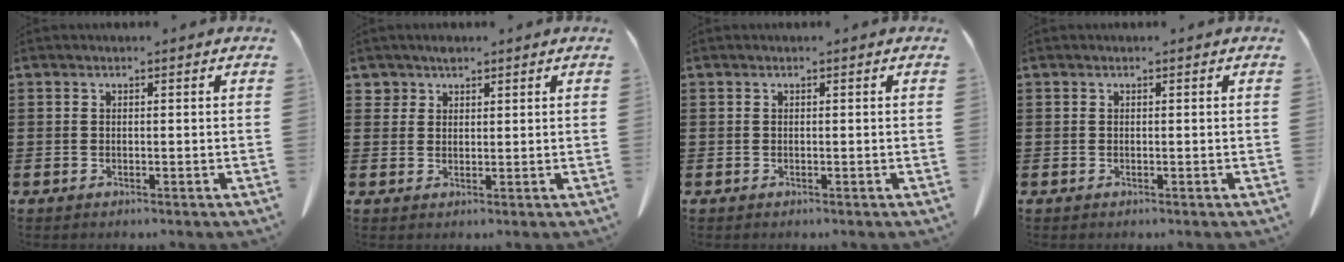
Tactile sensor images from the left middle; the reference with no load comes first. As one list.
[{"total": 2.3, "force": [1.8, 1.3, 0.6], "torque": [-0.017, 0.004, 0.036]}, {"total": 0.0}, {"total": 0.0}]